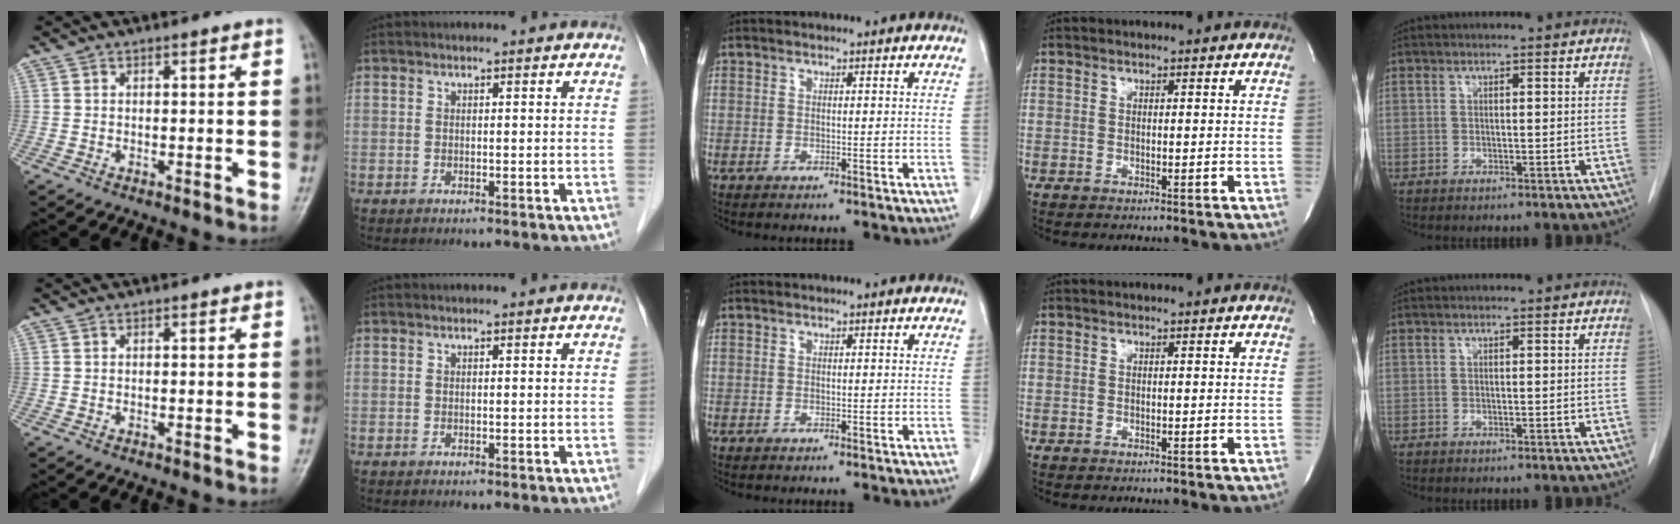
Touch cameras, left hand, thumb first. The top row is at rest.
{}